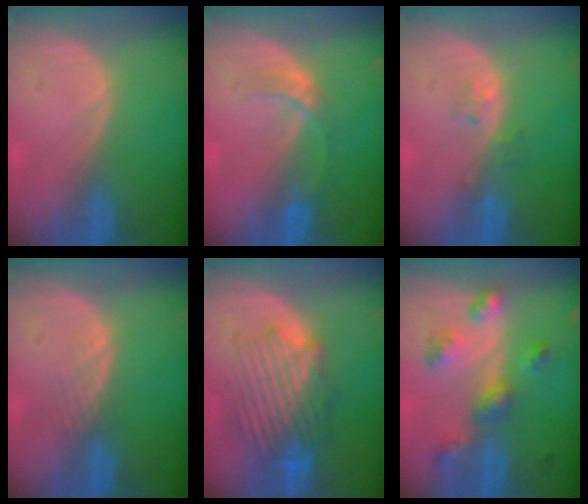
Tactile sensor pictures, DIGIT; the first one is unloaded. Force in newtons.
{"total": 3.0, "press": 3.0, "slide": 0.3}
{"total": 1.9, "press": 1.9, "slide": 0.2}
{"total": 1.8, "press": 1.8, "slide": 0.2}
{"total": 9.3, "press": 8.8, "slide": 3.0}
{"total": 6.8, "press": 6.0, "slide": 3.2}